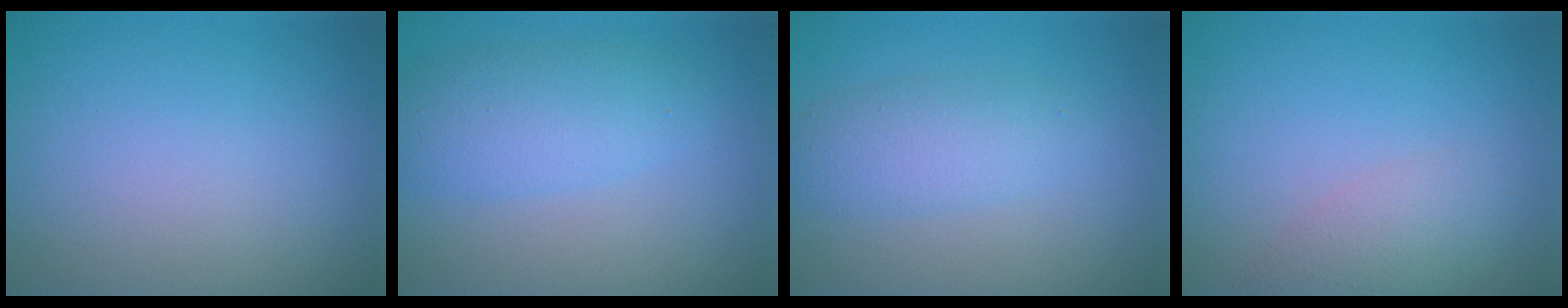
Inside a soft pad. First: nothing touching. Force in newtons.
{"total": 3.8, "press": 3.8, "slide": 0.1}
{"total": 2.8, "press": 2.8, "slide": 0.1}
{"total": 2.8, "press": 2.8, "slide": 0.1}